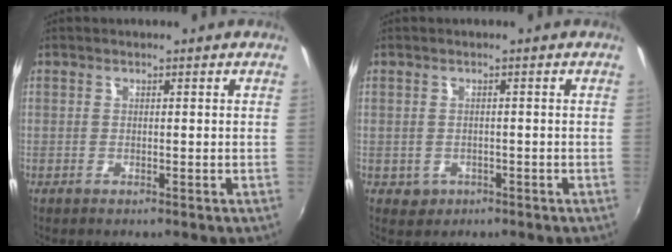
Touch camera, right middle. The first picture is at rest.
{"total": 2.4, "force": [-0.7, 2.2, 0.7], "torque": [-0.018, -0.002, -0.005]}